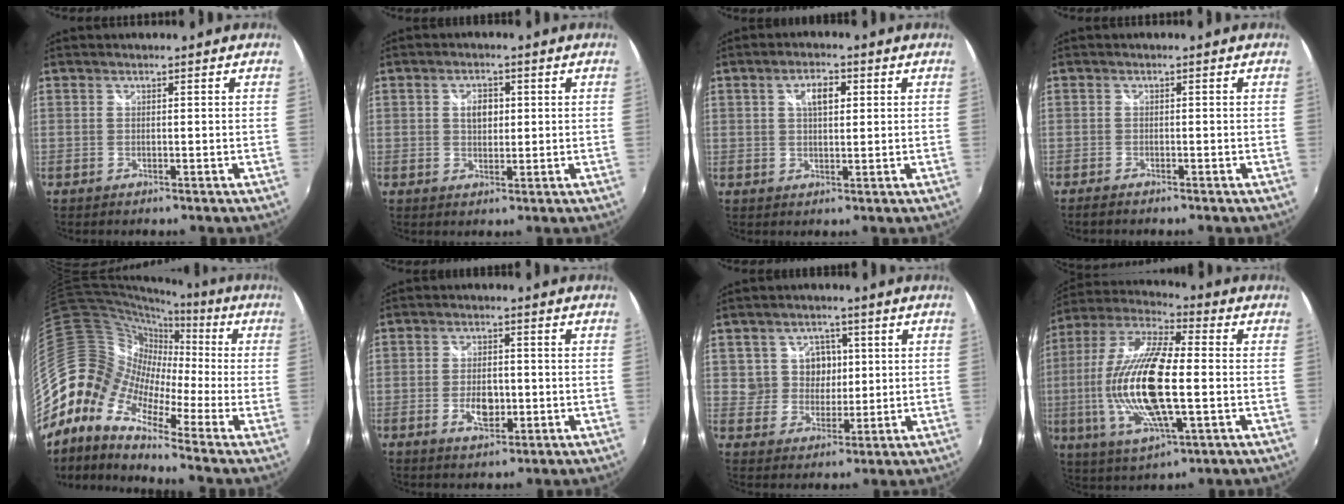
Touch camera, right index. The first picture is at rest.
{"total": 3.8, "force": [0.7, 2.6, 2.7], "torque": [-0.040, 0.006, 0.012]}
{"total": 4.4, "force": [1.4, 2.1, 3.6], "torque": [-0.060, 0.010, 0.024]}
{"total": 2.0, "force": [-1.8, 0.4, 0.7], "torque": [-0.020, -0.011, -0.034]}
{"total": 14.2, "force": [-5.1, 9.6, 9.1], "torque": [-0.162, 0.015, -0.136]}
{"total": 5.6, "force": [-1.5, 3.1, 4.4], "torque": [-0.086, -0.003, -0.024]}
{"total": 6.2, "force": [1.5, 5.8, 1.6], "torque": [-0.029, 0.015, 0.032]}
{"total": 20.9, "force": [-2.0, 6.8, 19.7], "torque": [-0.388, -0.010, -0.039]}